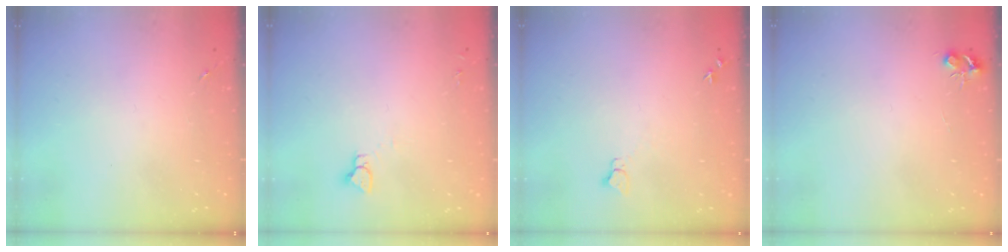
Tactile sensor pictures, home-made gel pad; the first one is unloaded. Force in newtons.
{"total": 3.3, "press": 3.3, "slide": 0.2}
{"total": 4.1, "press": 4.0, "slide": 0.5}
{"total": 5.3, "press": 5.3, "slide": 0.7}